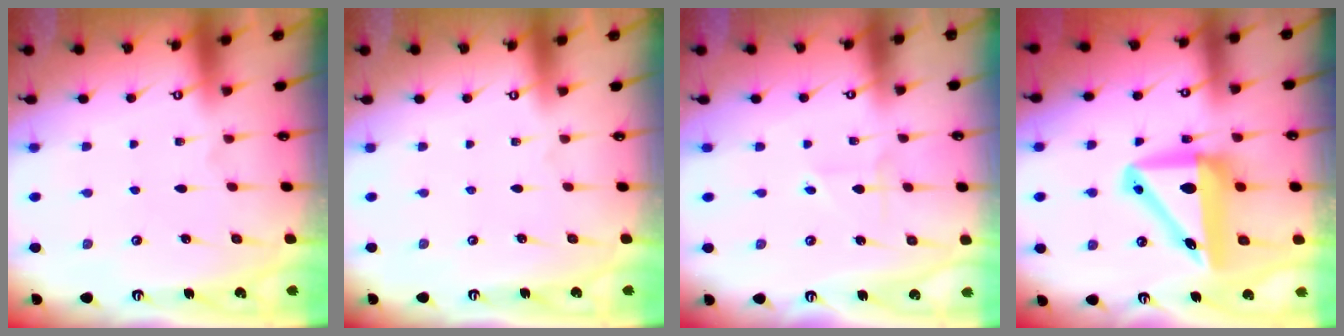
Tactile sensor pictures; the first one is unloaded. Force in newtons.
{"total": 0.0}
{"total": 2.3, "press": 2.3, "slide": 0.1}
{"total": 13.9, "press": 13.6, "slide": 2.9}